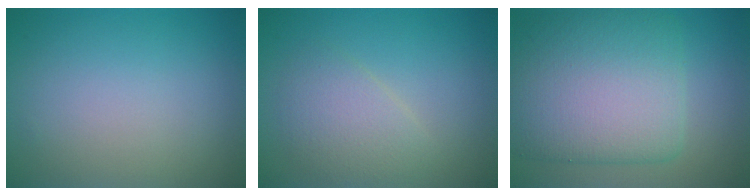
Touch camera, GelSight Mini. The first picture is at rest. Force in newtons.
{"total": 3.0, "press": 3.0, "slide": 0.0}
{"total": 9.6, "press": 9.6, "slide": 0.2}